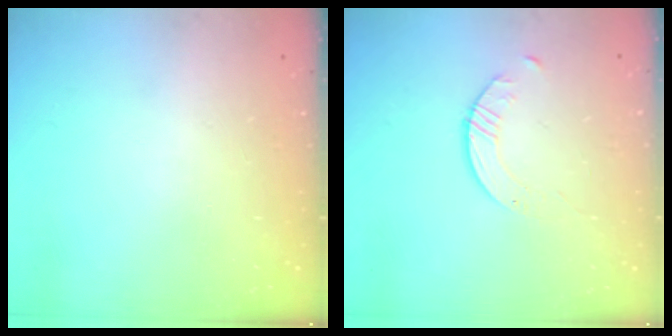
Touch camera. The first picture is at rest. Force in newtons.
{"total": 1.7, "press": 1.7, "slide": 0.2}